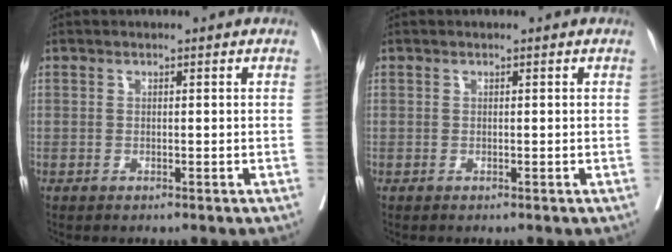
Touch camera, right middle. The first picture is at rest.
{"total": 0.0}